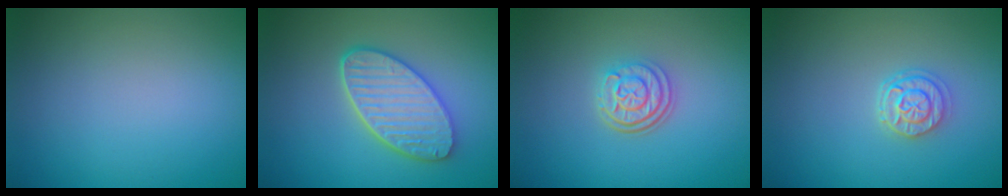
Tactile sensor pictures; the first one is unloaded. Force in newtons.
{"total": 5.3, "press": 4.4, "slide": 3.0}
{"total": 3.1, "press": 2.5, "slide": 1.9}
{"total": 2.3, "press": 2.0, "slide": 1.1}